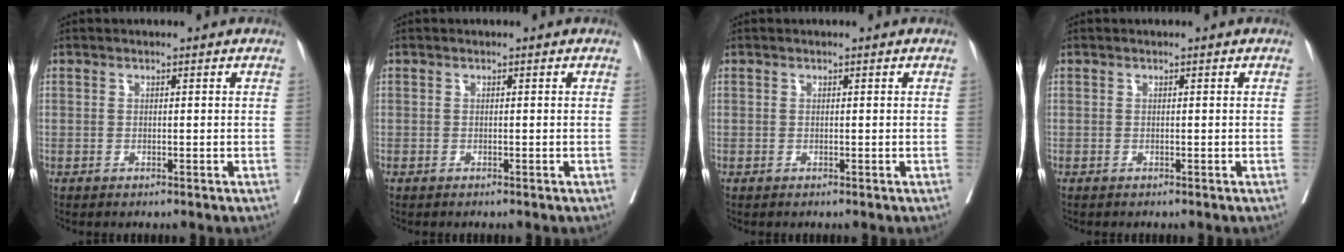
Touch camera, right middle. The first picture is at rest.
{"total": 0.5, "force": [-0.5, 0.0, 0.2], "torque": [0.001, -0.001, -0.010]}
{"total": 0.0}
{"total": 0.0}